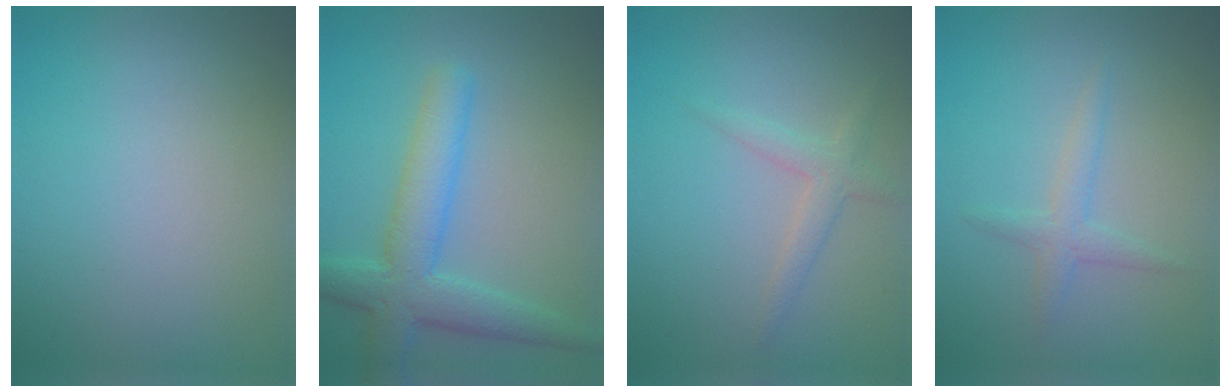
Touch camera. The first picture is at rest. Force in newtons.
{"total": 5.3, "press": 5.3, "slide": 0.2}
{"total": 1.8, "press": 1.8, "slide": 0.0}
{"total": 1.7, "press": 1.7, "slide": 0.1}